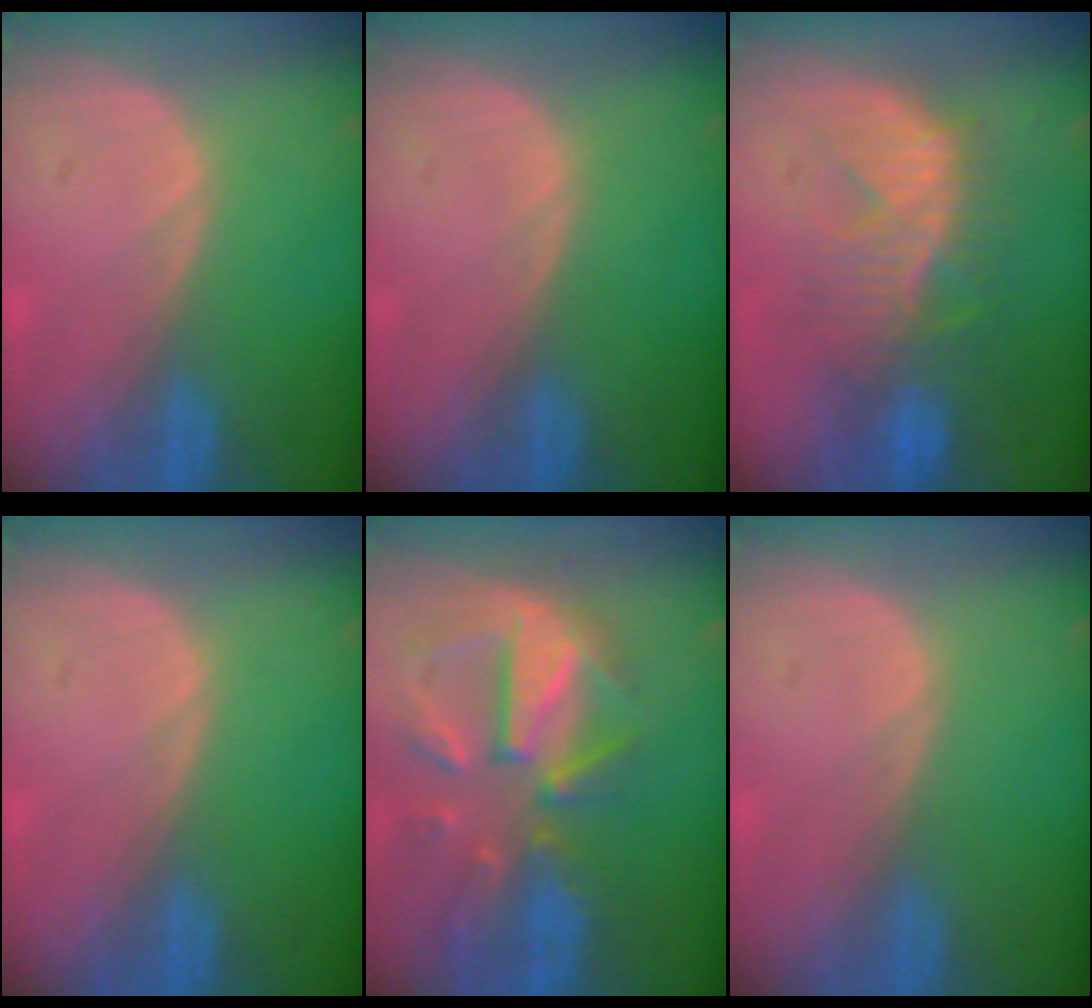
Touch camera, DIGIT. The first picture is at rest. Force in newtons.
{"total": 0.0}
{"total": 9.3, "press": 8.8, "slide": 3.0}
{"total": 0.0}
{"total": 11.7, "press": 10.2, "slide": 5.6}
{"total": 0.0}